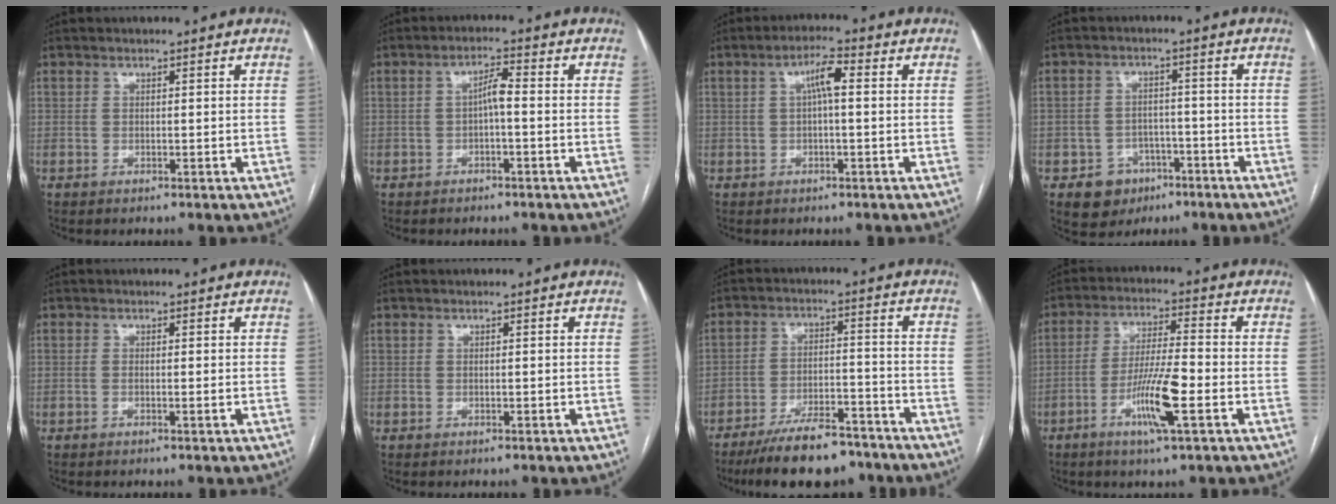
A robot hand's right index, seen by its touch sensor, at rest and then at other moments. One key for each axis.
{"total": 3.0, "fx": -0.4, "fy": 0.5, "fz": 2.9, "tx": -0.050, "ty": 0.012, "tz": -0.006}
{"total": 4.1, "fx": 0.6, "fy": 0.7, "fz": 4.0, "tx": -0.072, "ty": 0.013, "tz": 0.009}
{"total": 6.4, "fx": -3.3, "fy": 5.3, "fz": 1.4, "tx": -0.019, "ty": 0.011, "tz": -0.043}
{"total": 1.0, "fx": -0.2, "fy": 0.0, "fz": 0.9, "tx": -0.019, "ty": -0.001, "tz": -0.003}
{"total": 0.0}
{"total": 12.6, "fx": -10.3, "fy": 3.7, "fz": 6.3, "tx": -0.098, "ty": 0.004, "tz": -0.166}
{"total": 9.3, "fx": -3.6, "fy": 0.3, "fz": 8.6, "tx": -0.164, "ty": -0.007, "tz": -0.067}